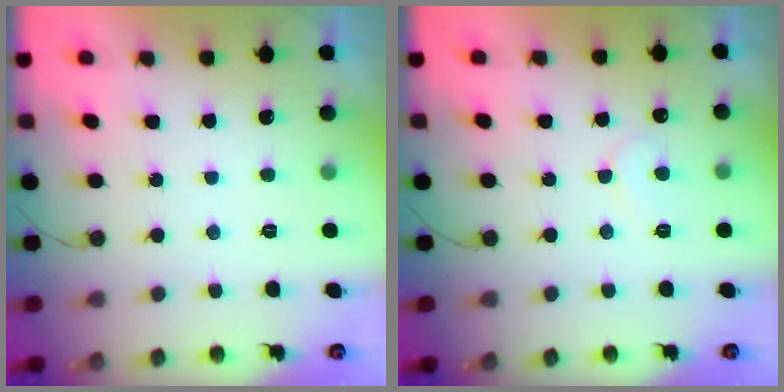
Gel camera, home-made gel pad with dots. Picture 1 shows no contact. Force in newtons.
{"total": 5.9, "press": 5.9, "slide": 0.4}